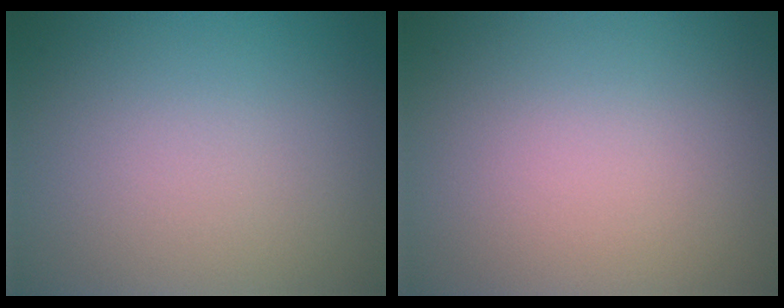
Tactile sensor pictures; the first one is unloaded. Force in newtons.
{"total": 0.0}